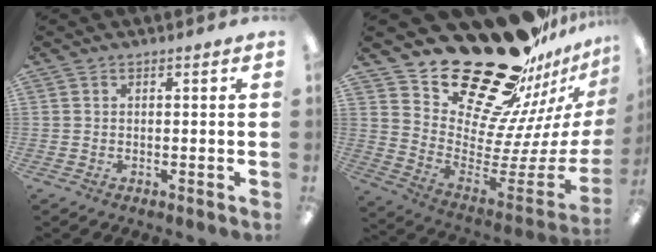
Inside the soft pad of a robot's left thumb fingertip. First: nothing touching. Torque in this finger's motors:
{"motor_torque": [2.51, 2.50, 1.40, -1.37, 0.07]}